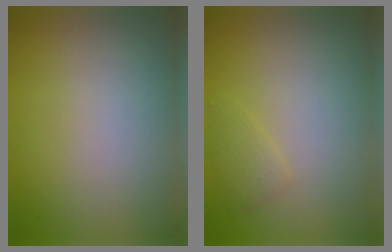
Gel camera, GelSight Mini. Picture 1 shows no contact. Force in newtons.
{"total": 1.1, "press": 1.1, "slide": 0.1}